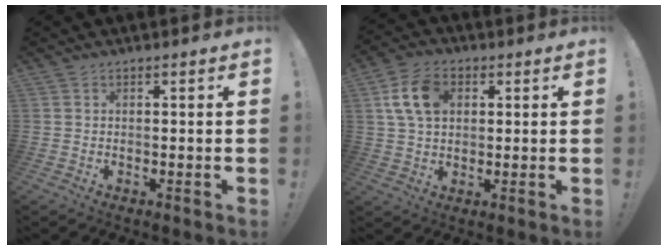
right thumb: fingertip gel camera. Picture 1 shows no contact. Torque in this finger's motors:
{"motor_torque": [0.10, 0.11, 0.32, -0.19, 0.14]}